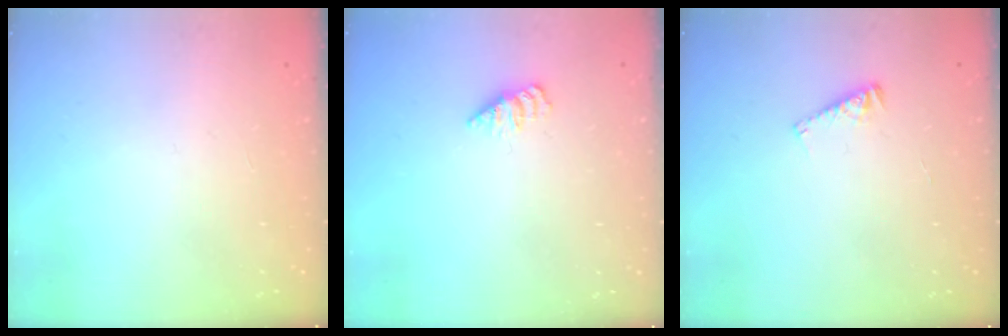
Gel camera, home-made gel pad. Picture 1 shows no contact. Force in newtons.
{"total": 2.2, "press": 2.2, "slide": 0.3}
{"total": 4.6, "press": 4.6, "slide": 0.2}